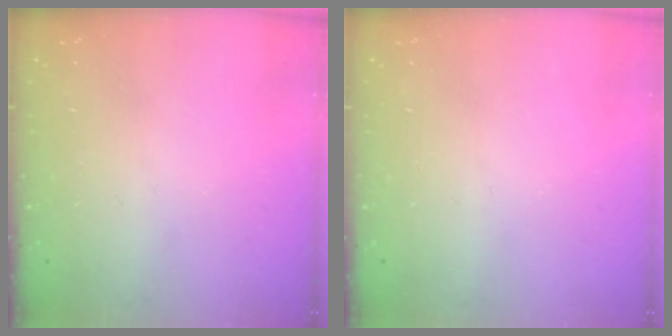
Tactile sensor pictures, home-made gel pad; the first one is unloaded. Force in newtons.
{"total": 0.0}